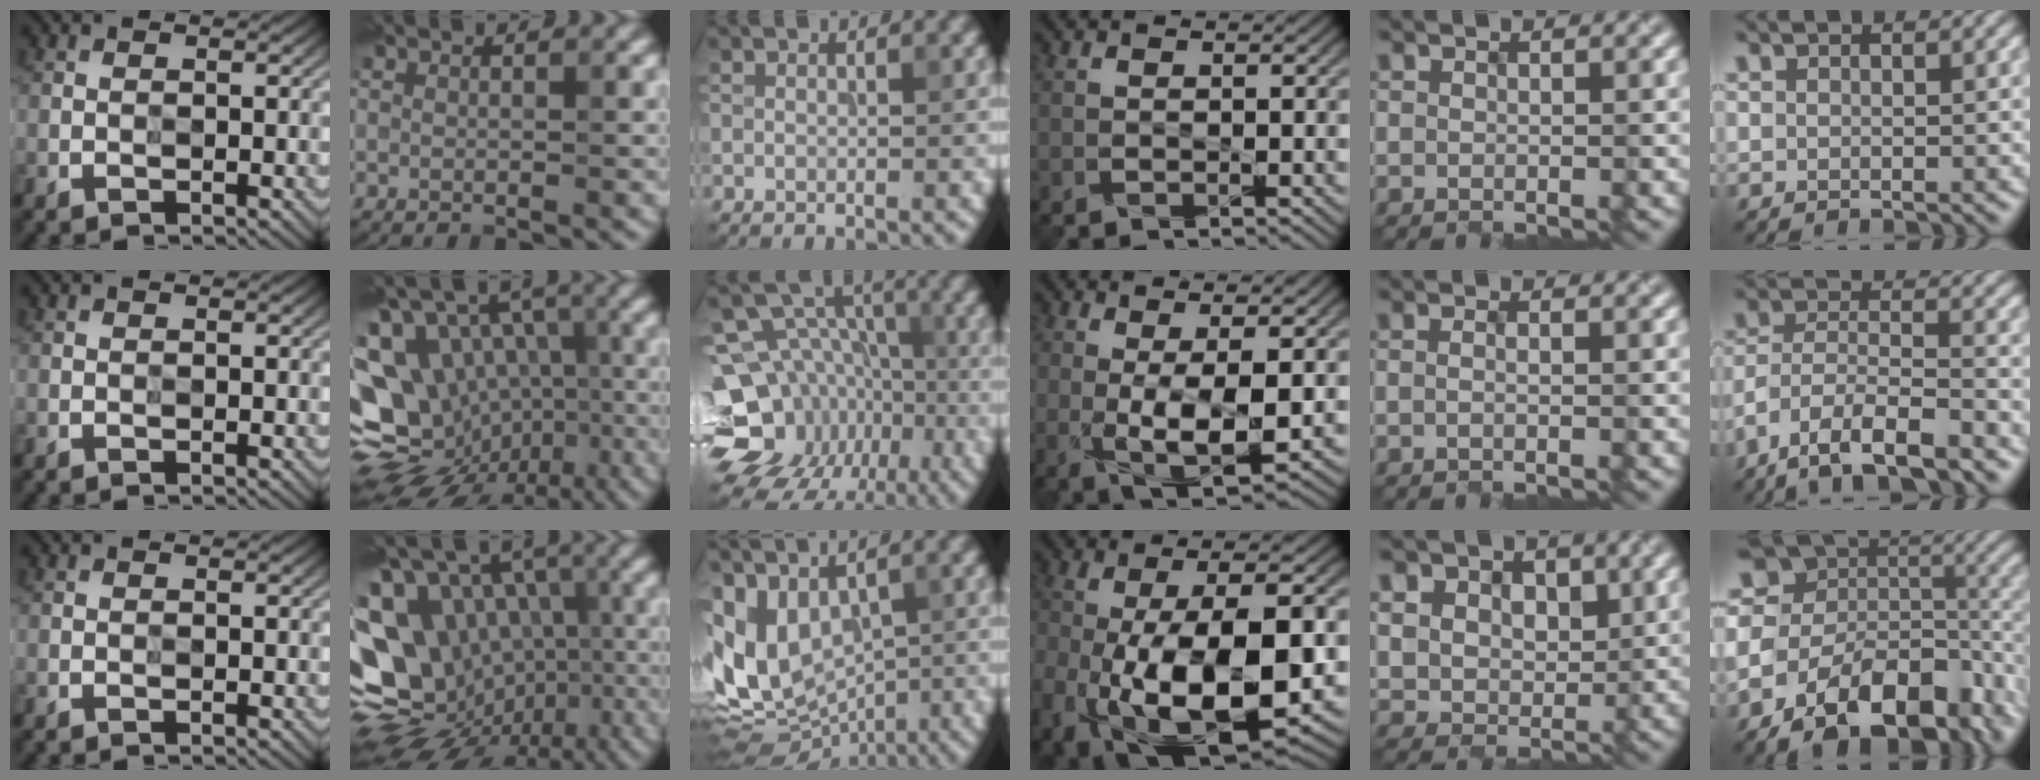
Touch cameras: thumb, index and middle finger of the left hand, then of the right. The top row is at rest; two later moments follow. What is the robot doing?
{"motion": "wipe", "object": "whiteboard"}